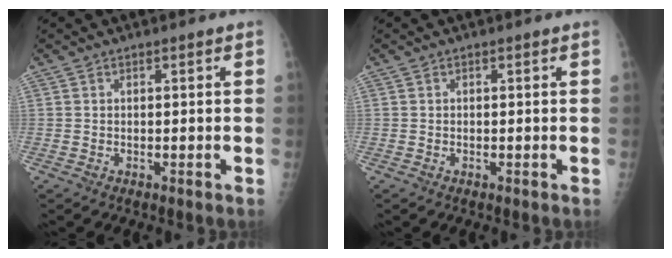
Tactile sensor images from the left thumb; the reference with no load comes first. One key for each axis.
{"total": 0.0}